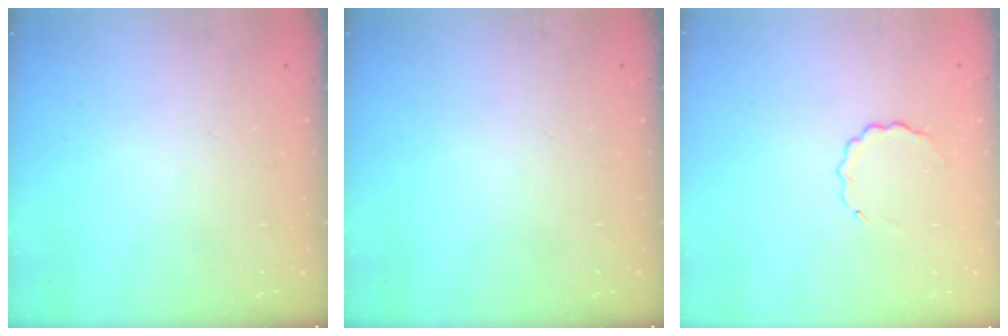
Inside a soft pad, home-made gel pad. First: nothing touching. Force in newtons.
{"total": 0.0}
{"total": 4.5, "press": 4.4, "slide": 1.1}